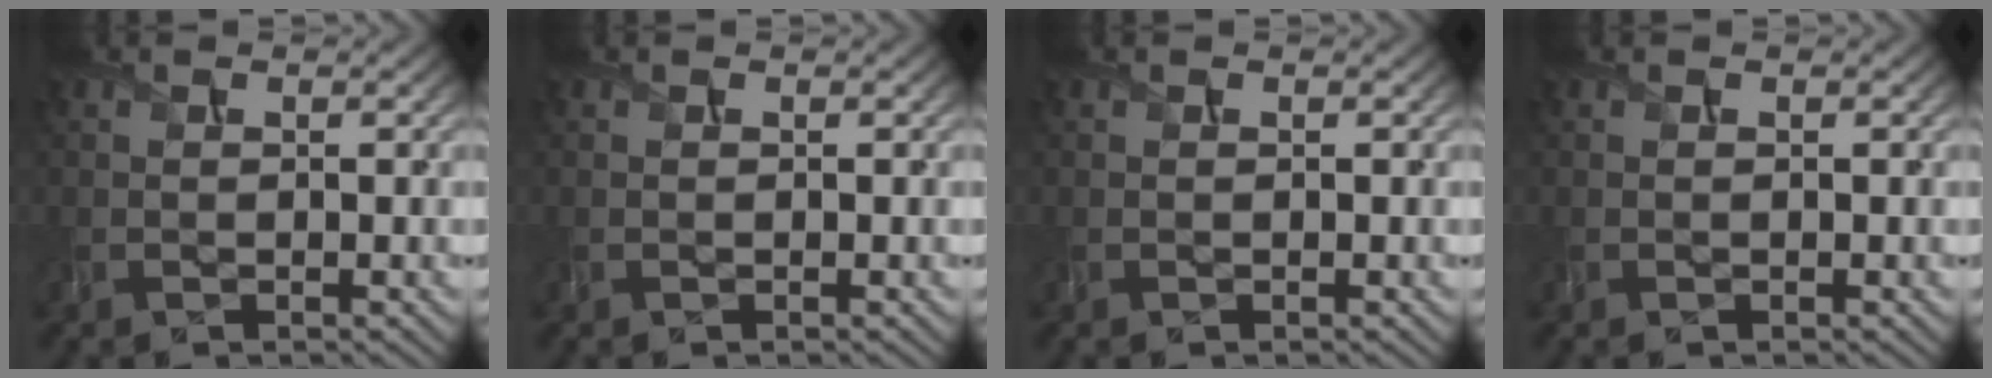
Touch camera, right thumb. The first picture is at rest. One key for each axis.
{"total": 0.0}
{"total": 0.0}
{"total": 0.0}